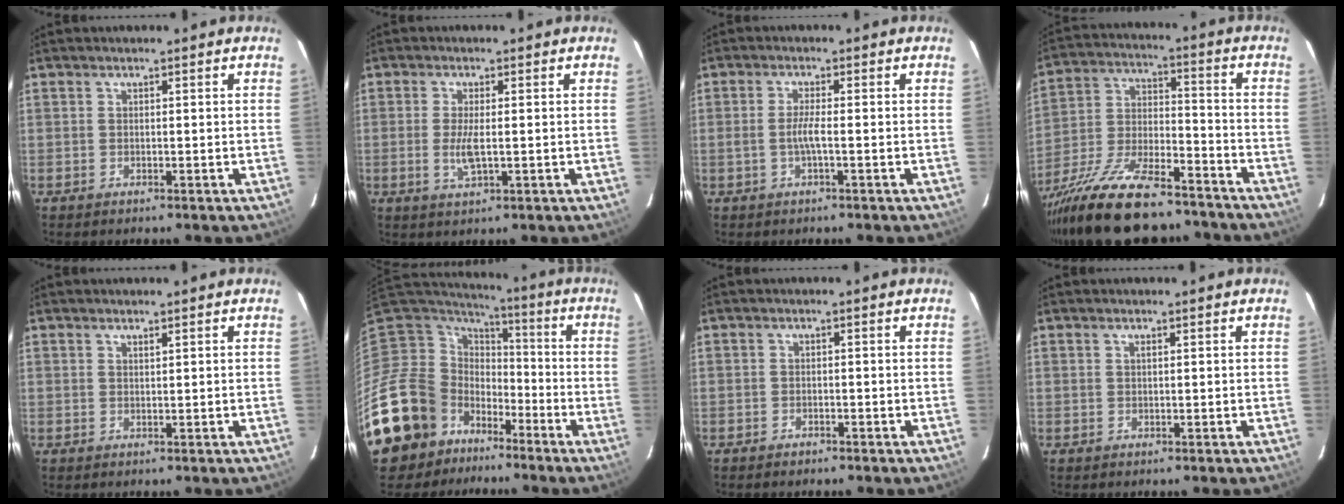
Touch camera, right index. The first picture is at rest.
{"total": 4.1, "force": [-0.5, 1.1, 3.9], "torque": [-0.083, -0.007, -0.009]}
{"total": 2.7, "force": [-0.7, -0.3, 2.6], "torque": [-0.052, -0.001, -0.014]}
{"total": 24.0, "force": [-18.5, 7.2, 13.4], "torque": [-0.264, -0.036, -0.297]}
{"total": 0.6, "force": [0.5, 0.0, 0.3], "torque": [-0.003, 0.001, 0.009]}
{"total": 20.0, "force": [-10.4, 15.2, 7.7], "torque": [-0.199, 0.013, -0.170]}
{"total": 1.3, "force": [-1.2, 0.6, 0.2], "torque": [-0.011, 0.003, -0.021]}
{"total": 0.0}